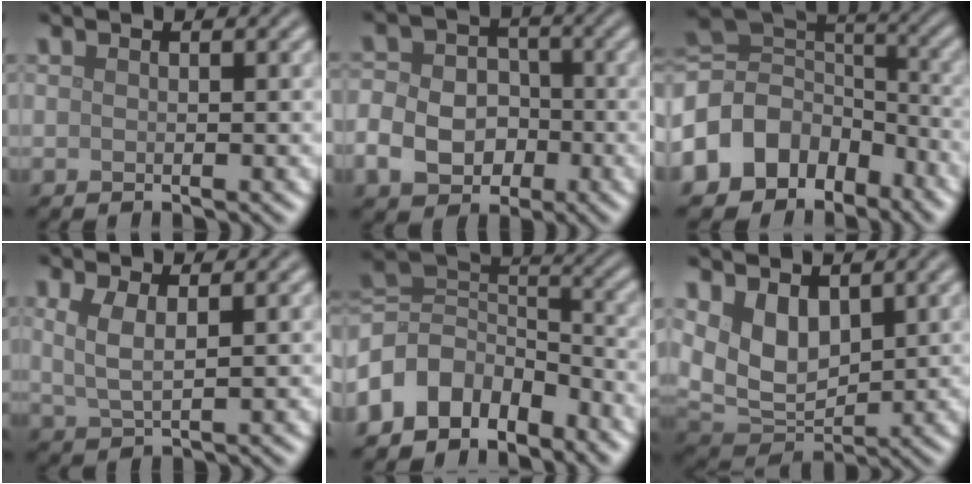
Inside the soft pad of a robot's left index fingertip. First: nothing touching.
{"total": 6.6, "force": [-2.3, 5.3, 3.2], "torque": [-0.037, -0.008, -0.058]}
{"total": 9.6, "force": [-4.7, 7.4, 3.9], "torque": [-0.094, 0.001, -0.094]}
{"total": 2.8, "force": [0.9, 1.1, 2.4], "torque": [-0.056, -0.002, 0.023]}
{"total": 7.5, "force": [-4.3, 5.1, 3.4], "torque": [-0.049, 0.007, -0.095]}
{"total": 5.6, "force": [2.1, 3.7, 3.7], "torque": [-0.077, -0.017, 0.044]}